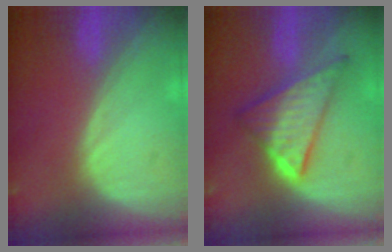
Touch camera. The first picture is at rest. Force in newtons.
{"total": 9.2, "press": 9.1, "slide": 0.6}